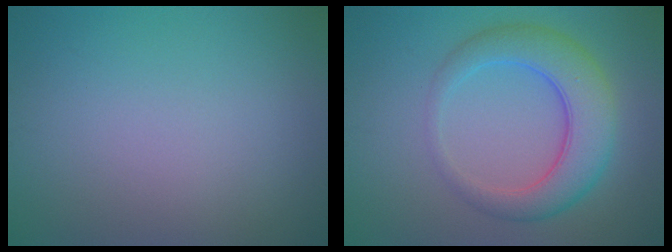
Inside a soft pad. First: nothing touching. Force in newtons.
{"total": 6.3, "press": 6.3, "slide": 0.3}